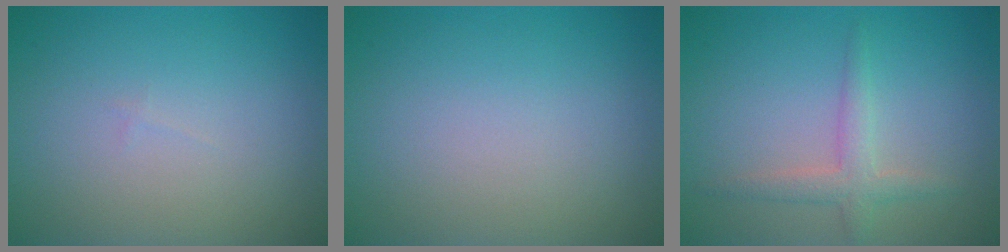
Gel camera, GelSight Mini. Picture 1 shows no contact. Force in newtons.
{"total": 0.0}
{"total": 2.3, "press": 2.3, "slide": 0.1}